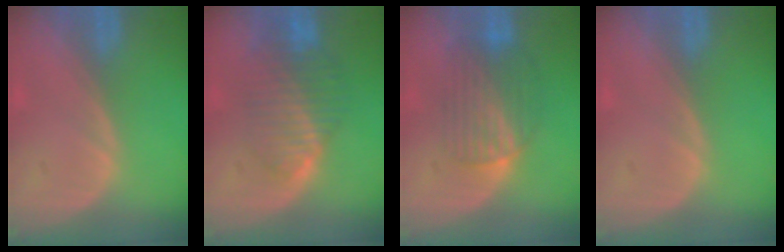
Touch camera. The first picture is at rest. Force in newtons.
{"total": 8.4, "press": 7.2, "slide": 4.2}
{"total": 6.5, "press": 6.4, "slide": 1.0}
{"total": 0.0}